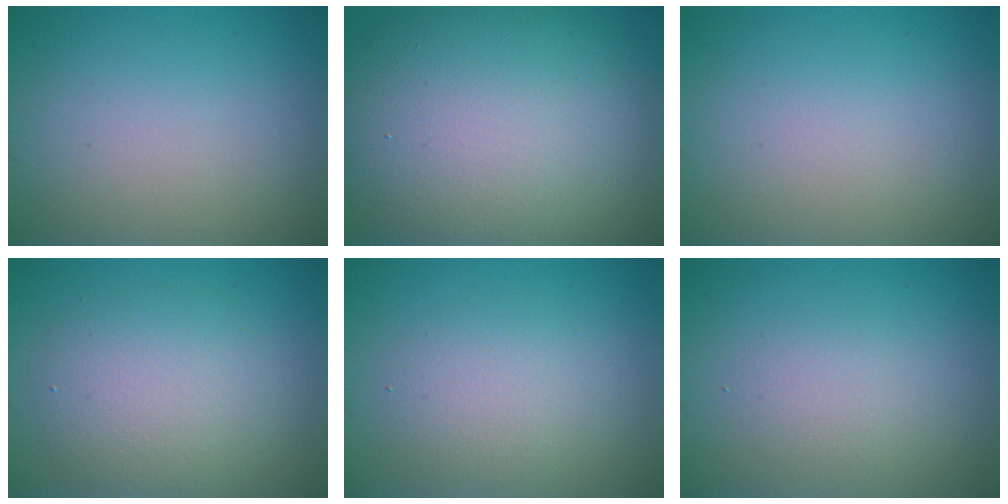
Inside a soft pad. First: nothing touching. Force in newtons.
{"total": 15.0, "press": 15.0, "slide": 0.5}
{"total": 0.0}
{"total": 4.6, "press": 4.5, "slide": 0.4}
{"total": 2.9, "press": 2.9, "slide": 0.2}
{"total": 1.9, "press": 1.9, "slide": 0.1}